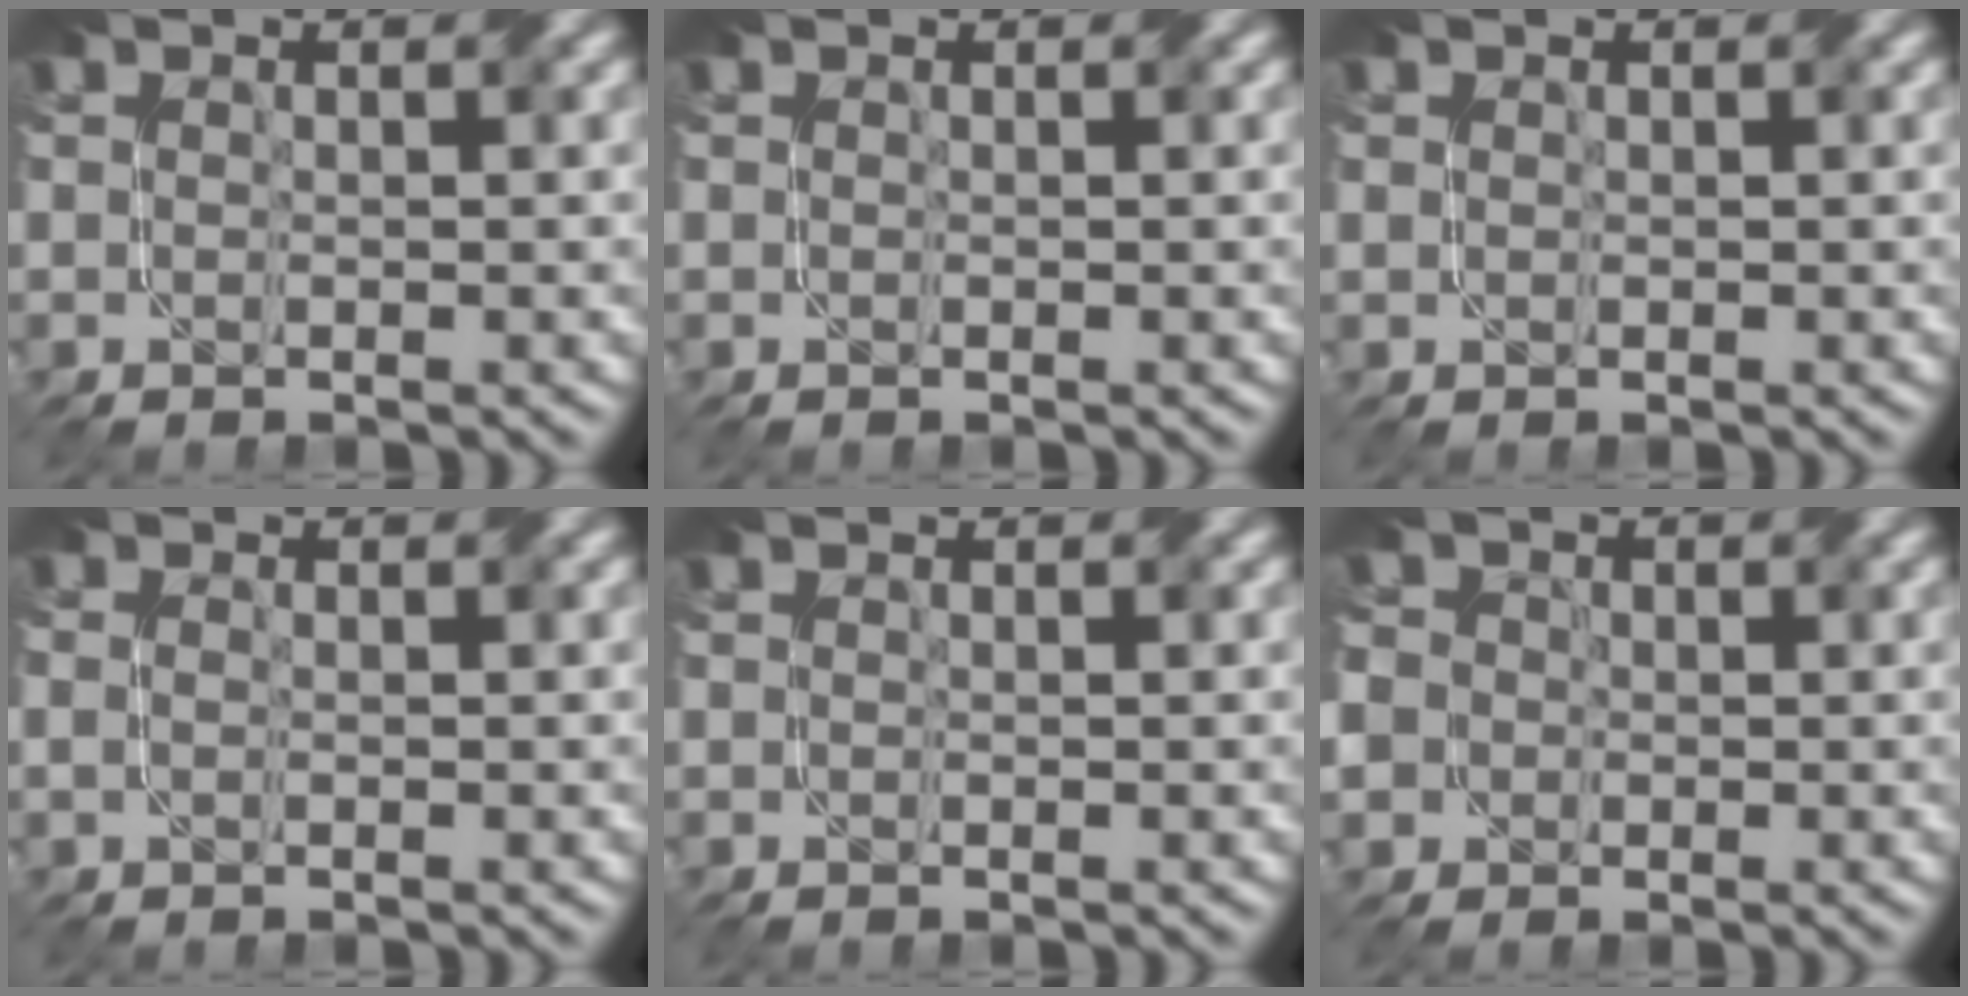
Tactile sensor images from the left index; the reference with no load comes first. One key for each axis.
{"total": 0.0}
{"total": 0.6, "fx": 0.3, "fy": 0.1, "fz": -0.5, "tx": 0.007, "ty": 0.002, "tz": 0.008}
{"total": 1.2, "fx": 0.4, "fy": 0.9, "fz": 0.5, "tx": -0.013, "ty": 0.000, "tz": -0.004}
{"total": 0.0}
{"total": 7.0, "fx": -0.8, "fy": 6.5, "fz": 2.3, "tx": -0.064, "ty": 0.017, "tz": -0.061}